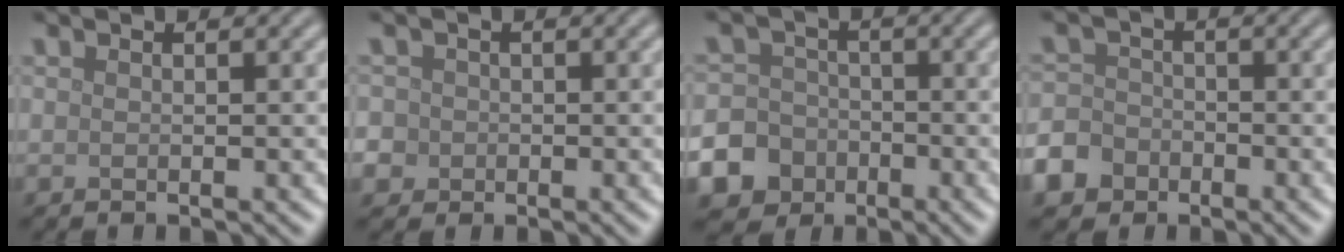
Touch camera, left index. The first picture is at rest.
{"total": 4.1, "force": [-0.8, 3.9, 1.2], "torque": [-0.020, 0.008, -0.042]}
{"total": 10.6, "force": [-5.3, 8.9, 2.1], "torque": [-0.052, -0.038, -0.117]}
{"total": 5.2, "force": [-3.3, 3.9, 1.2], "torque": [-0.015, -0.013, -0.066]}